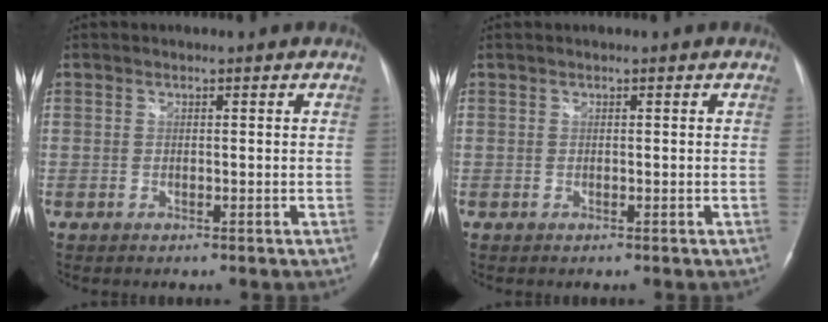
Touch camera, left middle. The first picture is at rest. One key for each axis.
{"total": 0.0}